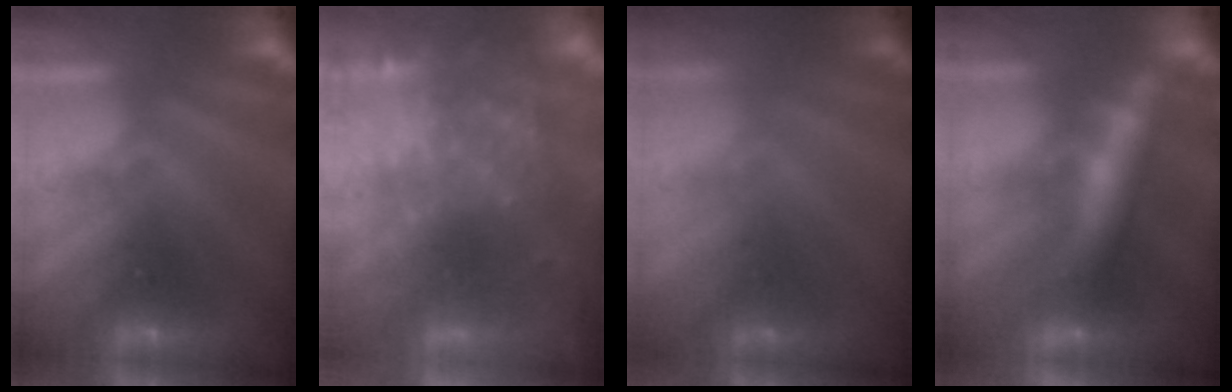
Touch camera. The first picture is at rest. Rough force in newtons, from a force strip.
{"total": 9.1}
{"total": 1.7}
{"total": 9.0}